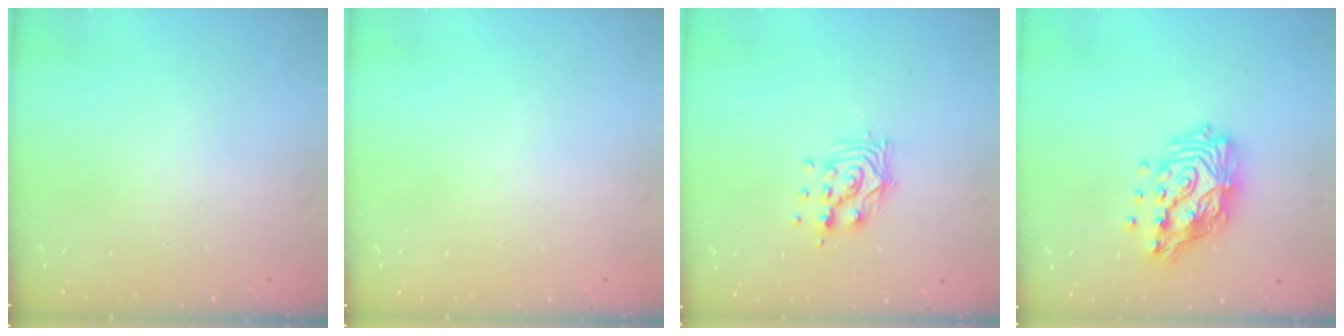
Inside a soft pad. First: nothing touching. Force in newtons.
{"total": 0.0}
{"total": 10.7, "press": 10.7, "slide": 0.7}
{"total": 15.2, "press": 15.1, "slide": 2.0}